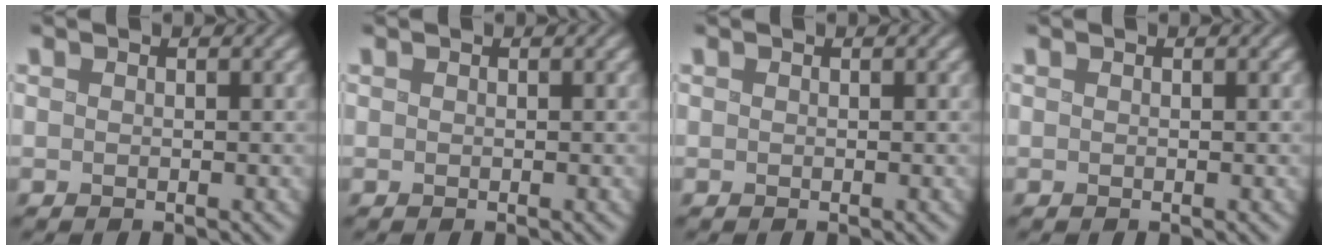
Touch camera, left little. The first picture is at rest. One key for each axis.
{"total": 0.0}
{"total": 0.0}
{"total": 0.0}